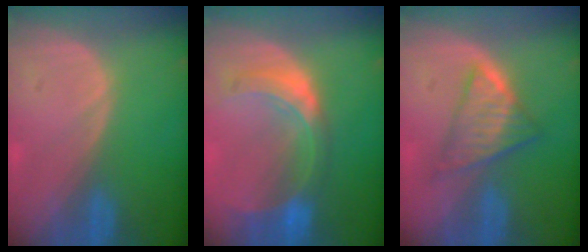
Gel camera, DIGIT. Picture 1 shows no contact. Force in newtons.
{"total": 8.2, "press": 7.3, "slide": 3.8}
{"total": 6.1, "press": 5.8, "slide": 2.0}